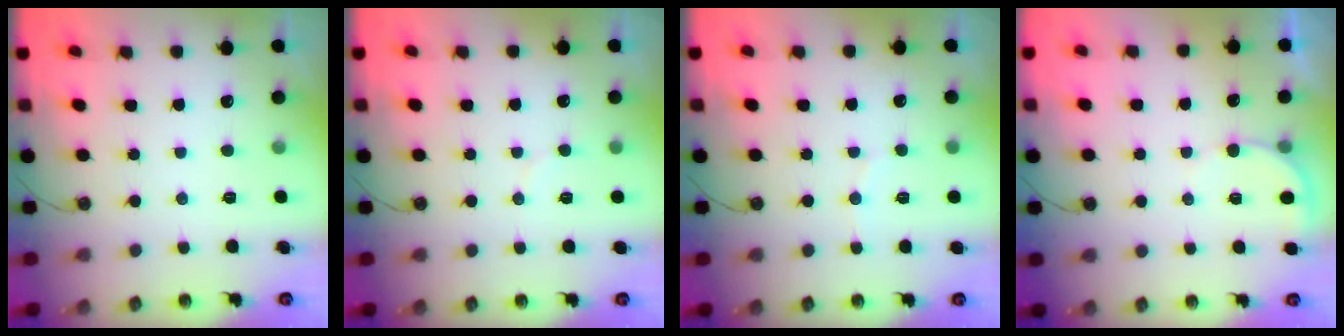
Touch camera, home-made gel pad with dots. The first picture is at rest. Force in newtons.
{"total": 4.9, "press": 4.9, "slide": 0.3}
{"total": 4.2, "press": 3.9, "slide": 1.6}
{"total": 4.3, "press": 4.2, "slide": 0.4}